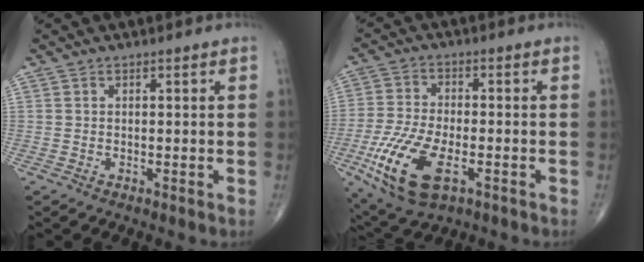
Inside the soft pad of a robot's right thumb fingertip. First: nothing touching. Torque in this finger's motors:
{"motor_torque": [1.57, -0.64, 1.29, -0.21, 0.47]}